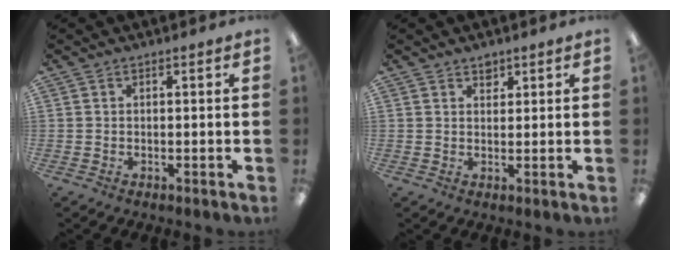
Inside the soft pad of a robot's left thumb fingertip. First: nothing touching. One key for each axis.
{"total": 1.9, "fx": 1.6, "fy": 1.0, "fz": 0.3, "tx": 0.009, "ty": -0.008, "tz": 0.027}